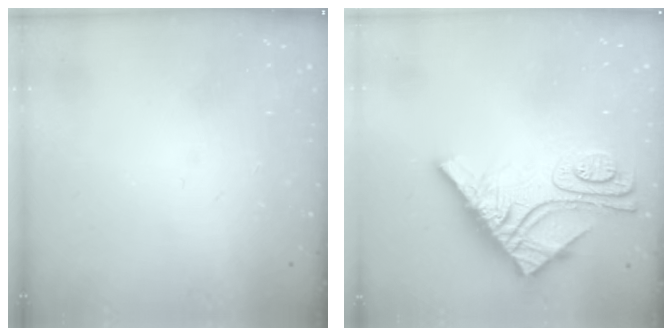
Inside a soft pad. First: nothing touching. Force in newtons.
{"total": 12.6, "press": 12.5, "slide": 1.2}